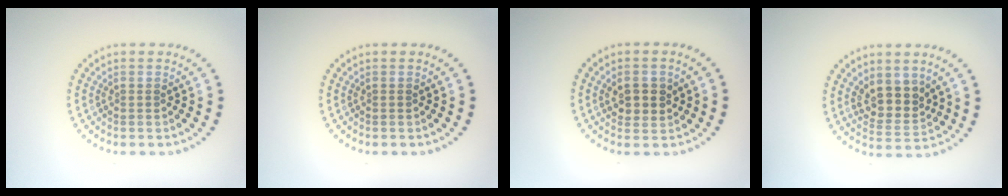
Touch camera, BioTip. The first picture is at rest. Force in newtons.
{"total": 0.0}
{"total": 2.6, "press": 2.5, "slide": 0.7}
{"total": 3.4, "press": 3.0, "slide": 1.5}